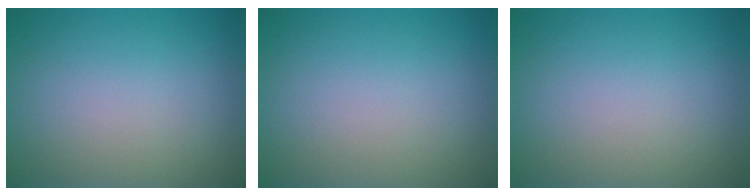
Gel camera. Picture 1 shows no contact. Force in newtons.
{"total": 0.0}
{"total": 0.0}